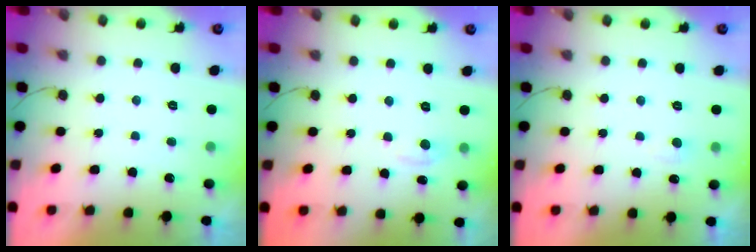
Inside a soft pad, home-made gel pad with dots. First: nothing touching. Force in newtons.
{"total": 2.8, "press": 2.8, "slide": 0.4}
{"total": 3.3, "press": 3.3, "slide": 0.4}